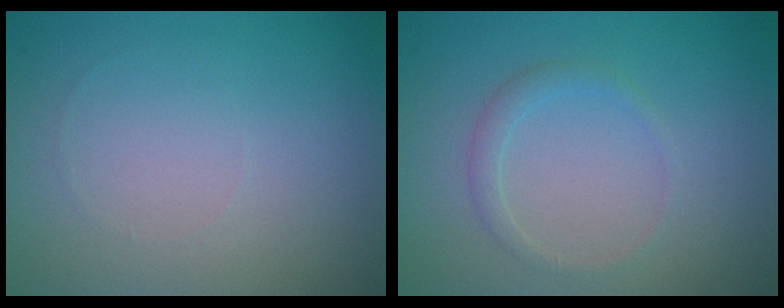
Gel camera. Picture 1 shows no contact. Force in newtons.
{"total": 1.3, "press": 1.3, "slide": 0.0}